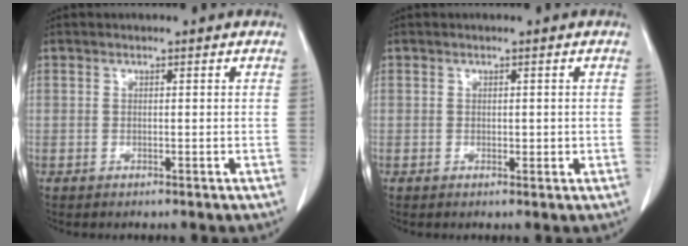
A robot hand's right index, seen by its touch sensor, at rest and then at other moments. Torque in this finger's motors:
{"motor_torque": [-0.27, 0.50, 0.01, 0.02]}